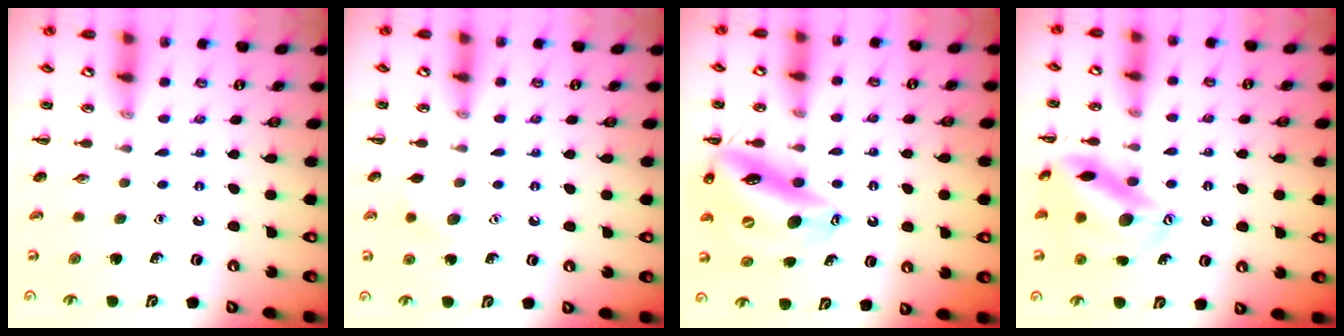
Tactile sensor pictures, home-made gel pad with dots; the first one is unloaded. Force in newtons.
{"total": 7.7, "press": 7.5, "slide": 1.6}
{"total": 17.6, "press": 17.0, "slide": 4.3}
{"total": 15.4, "press": 15.4, "slide": 0.9}